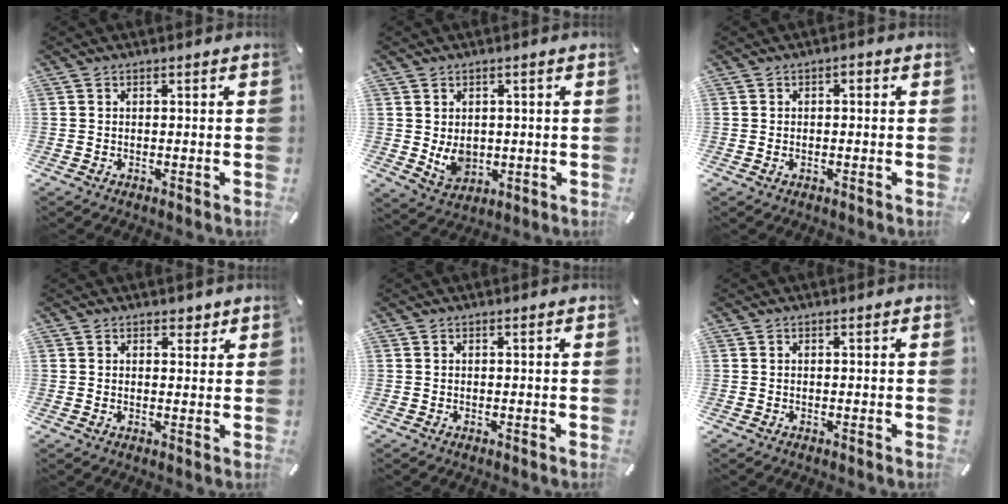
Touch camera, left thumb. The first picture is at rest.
{"total": 5.6, "force": [0.5, 4.8, 2.9], "torque": [-0.046, -0.008, 0.010]}
{"total": 1.5, "force": [-0.3, 0.9, 1.2], "torque": [-0.014, 0.001, -0.008]}
{"total": 2.4, "force": [1.6, 1.7, 0.7], "torque": [0.009, -0.006, 0.023]}
{"total": 0.0}
{"total": 0.0}